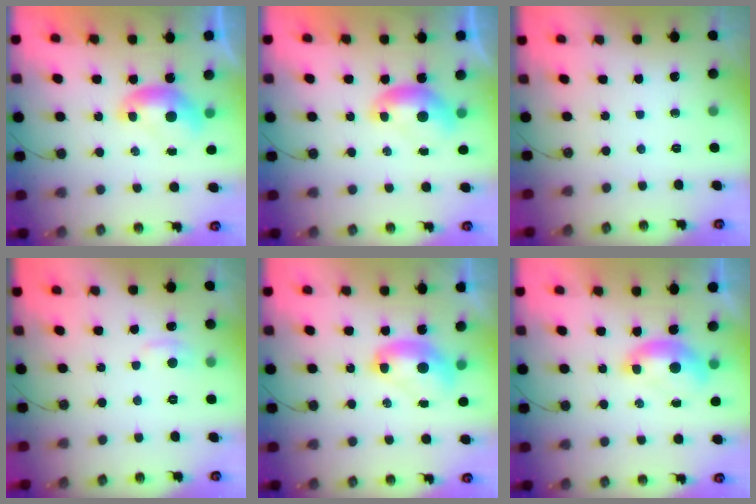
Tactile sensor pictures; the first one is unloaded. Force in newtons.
{"total": 0.0}
{"total": 0.0}
{"total": 0.9, "press": 0.2, "slide": 0.9}
{"total": 2.6, "press": 2.6, "slide": 0.1}
{"total": 1.7, "press": 1.6, "slide": 0.6}